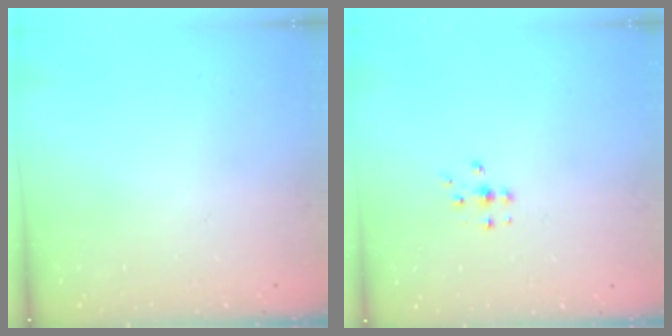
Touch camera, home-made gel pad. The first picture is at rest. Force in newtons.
{"total": 4.1, "press": 4.1, "slide": 0.6}